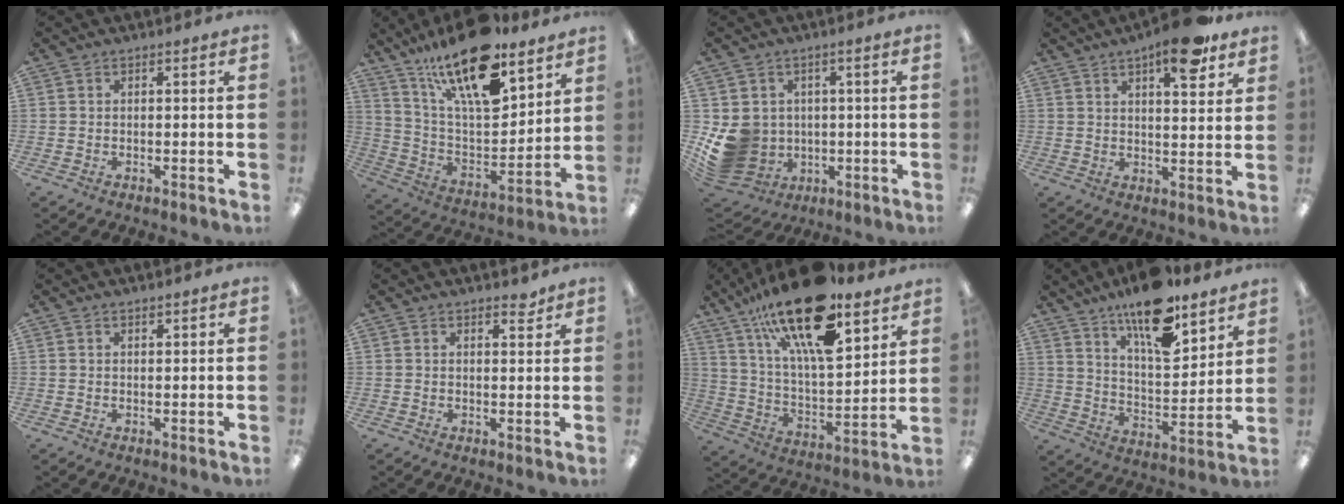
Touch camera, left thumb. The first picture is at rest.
{"total": 23.1, "force": [15.7, 8.3, 14.8], "torque": [-0.262, -0.096, 0.266]}
{"total": 10.5, "force": [-1.1, 9.8, 3.5], "torque": [-0.098, 0.002, -0.009]}
{"total": 11.8, "force": [7.8, 3.8, 7.9], "torque": [-0.105, -0.041, 0.127]}
{"total": 0.8, "force": [0.8, 0.2, 0.2], "torque": [-0.004, -0.001, 0.015]}
{"total": 2.3, "force": [2.0, 0.8, 0.8], "torque": [-0.001, -0.010, 0.033]}
{"total": 25.1, "force": [17.0, 8.5, 16.5], "torque": [-0.278, -0.099, 0.286]}
{"total": 16.2, "force": [12.0, 5.6, 9.3], "torque": [-0.147, -0.077, 0.203]}